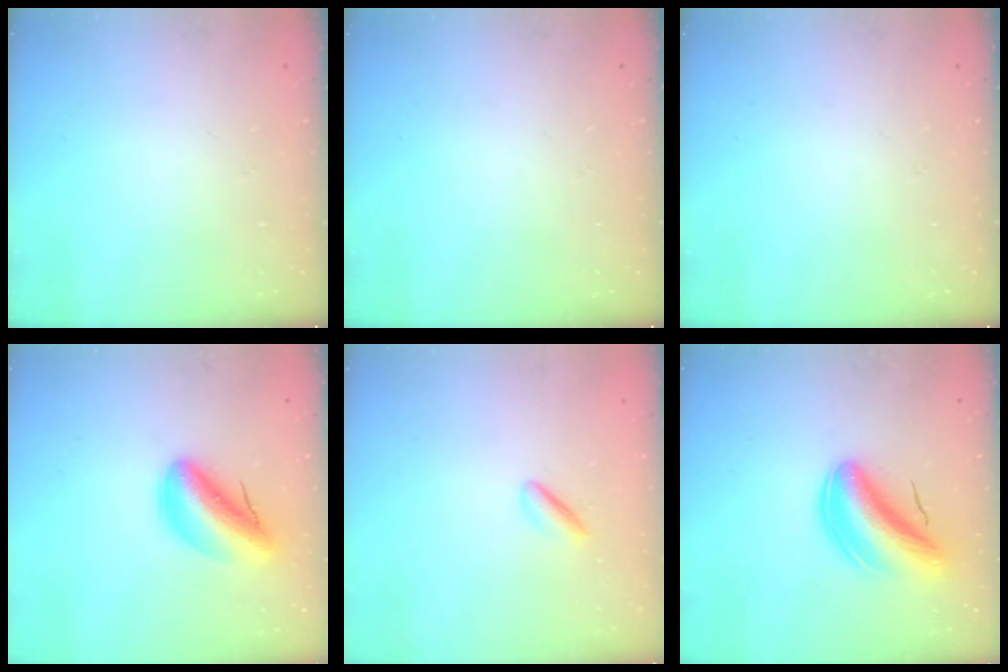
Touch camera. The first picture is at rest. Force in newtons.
{"total": 0.0}
{"total": 0.0}
{"total": 10.2, "press": 9.7, "slide": 3.0}
{"total": 2.0, "press": 1.9, "slide": 0.6}
{"total": 8.6, "press": 8.2, "slide": 2.5}